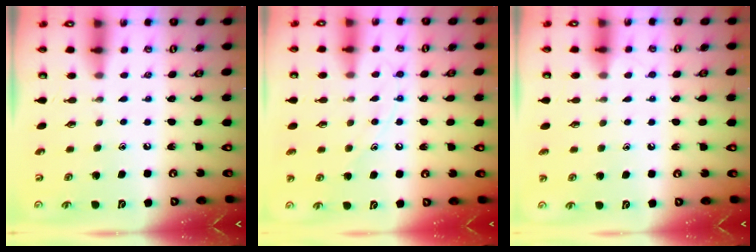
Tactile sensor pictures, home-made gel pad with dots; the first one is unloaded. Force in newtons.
{"total": 8.9, "press": 8.9, "slide": 0.7}
{"total": 3.0, "press": 3.0, "slide": 0.3}